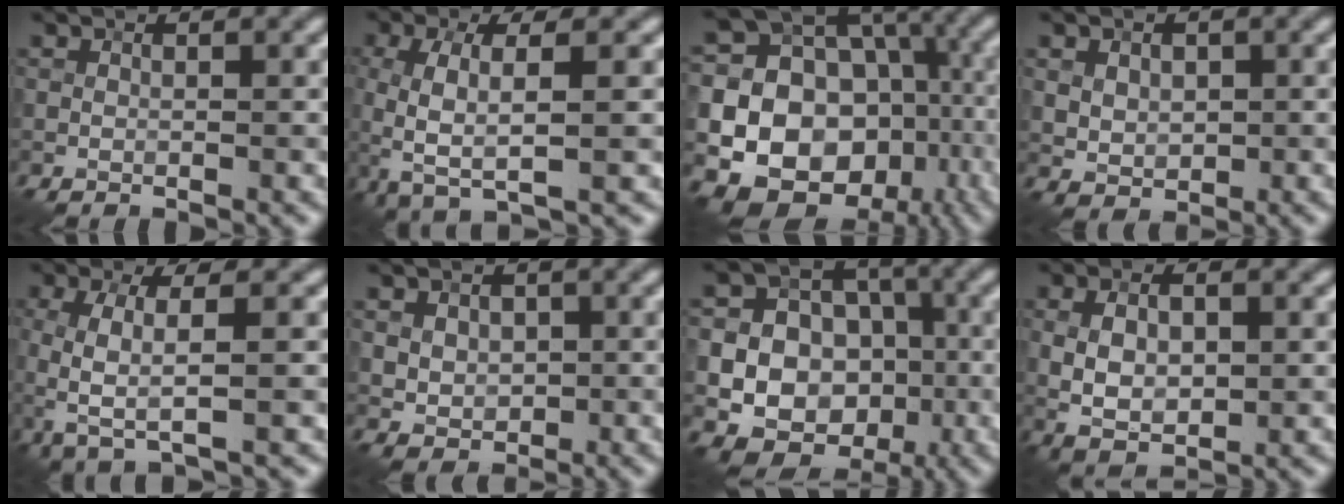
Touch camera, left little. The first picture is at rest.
{"total": 5.6, "force": [-1.0, 2.0, 5.2], "torque": [-0.113, -0.006, -0.019]}
{"total": 20.8, "force": [-4.8, 18.2, 8.8], "torque": [-0.171, -0.011, -0.085]}
{"total": 2.4, "force": [0.4, 1.9, 1.3], "torque": [-0.026, -0.003, 0.010]}
{"total": 5.0, "force": [-0.7, 1.6, 4.6], "torque": [-0.098, -0.004, -0.014]}
{"total": 3.3, "force": [0.4, 2.7, 1.8], "torque": [-0.036, 0.006, 0.003]}
{"total": 13.7, "force": [-3.4, 12.4, 4.7], "torque": [-0.085, -0.001, -0.065]}
{"total": 5.6, "force": [-0.2, 3.2, 4.6], "torque": [-0.096, -0.003, 0.000]}